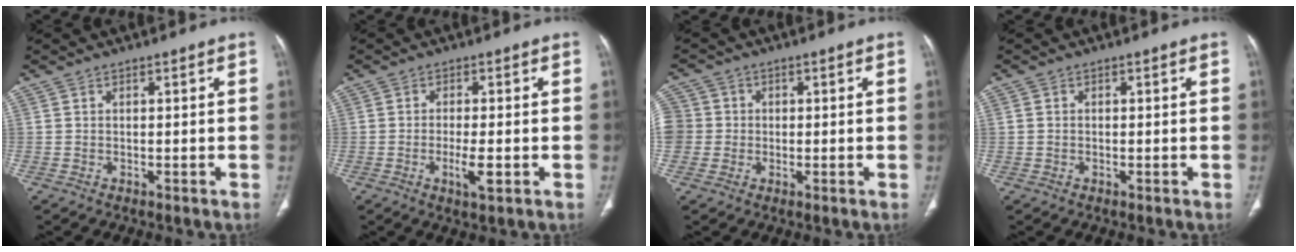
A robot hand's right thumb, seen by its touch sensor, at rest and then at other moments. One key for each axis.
{"total": 4.2, "fx": -1.2, "fy": 1.0, "fz": 3.9, "tx": -0.076, "ty": -0.006, "tz": -0.021}
{"total": 9.2, "fx": 0.1, "fy": 8.8, "fz": 2.9, "tx": -0.079, "ty": 0.028, "tz": 0.006}
{"total": 0.5, "fx": -0.1, "fy": 0.5, "fz": 0.1, "tx": -0.002, "ty": 0.002, "tz": 0.000}